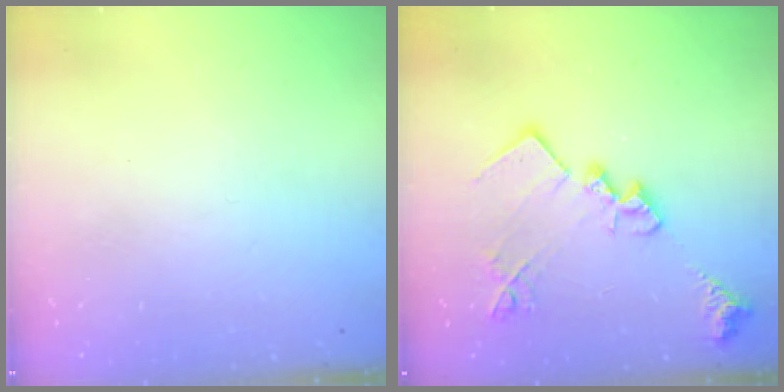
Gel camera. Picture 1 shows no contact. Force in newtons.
{"total": 17.5, "press": 17.5, "slide": 1.1}